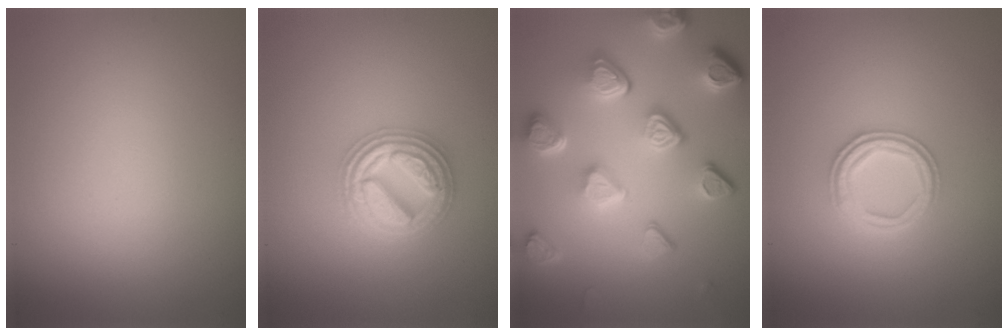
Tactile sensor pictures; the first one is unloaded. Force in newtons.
{"total": 4.9, "press": 4.8, "slide": 0.8}
{"total": 7.7, "press": 5.7, "slide": 5.2}
{"total": 2.8, "press": 2.6, "slide": 1.0}